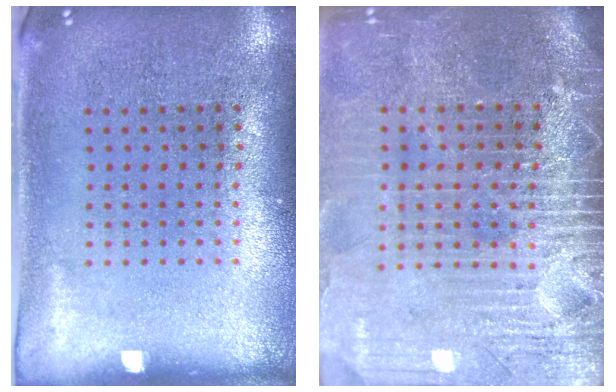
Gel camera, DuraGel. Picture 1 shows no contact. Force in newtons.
{"total": 4.3, "press": 3.7, "slide": 2.1}